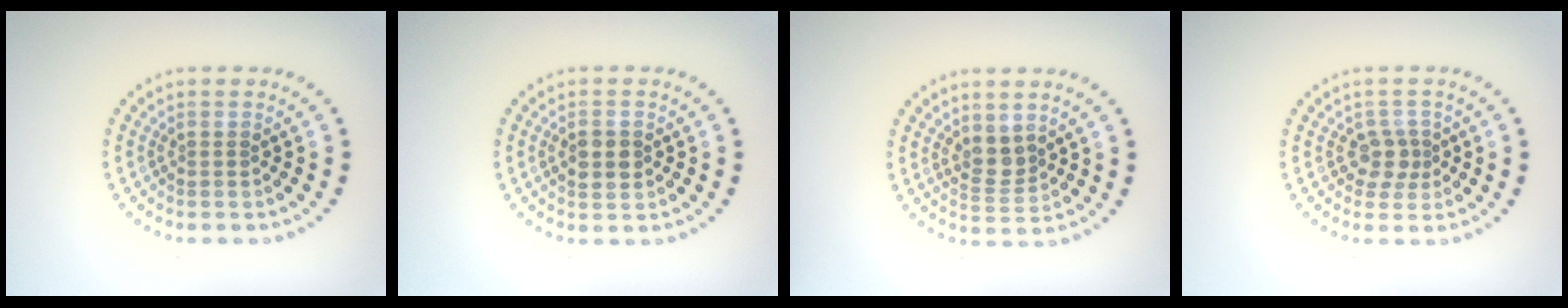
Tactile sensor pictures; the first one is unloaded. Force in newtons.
{"total": 2.7, "press": 2.7, "slide": 0.2}
{"total": 2.2, "press": 1.9, "slide": 1.2}
{"total": 2.0, "press": 1.6, "slide": 1.1}